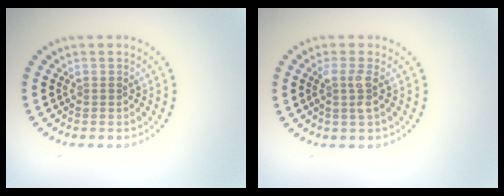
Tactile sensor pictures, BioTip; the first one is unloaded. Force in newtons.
{"total": 1.7, "press": 1.4, "slide": 1.1}